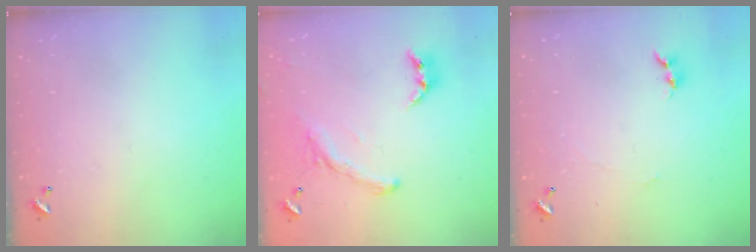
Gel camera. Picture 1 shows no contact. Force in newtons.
{"total": 2.2, "press": 1.9, "slide": 1.0}
{"total": 1.1, "press": 1.0, "slide": 0.5}